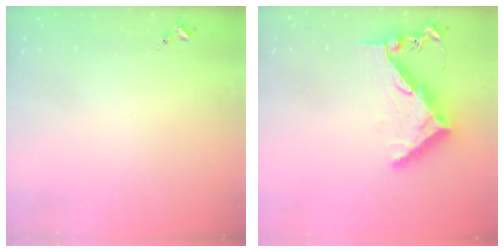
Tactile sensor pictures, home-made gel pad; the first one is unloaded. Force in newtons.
{"total": 10.7, "press": 10.6, "slide": 1.3}